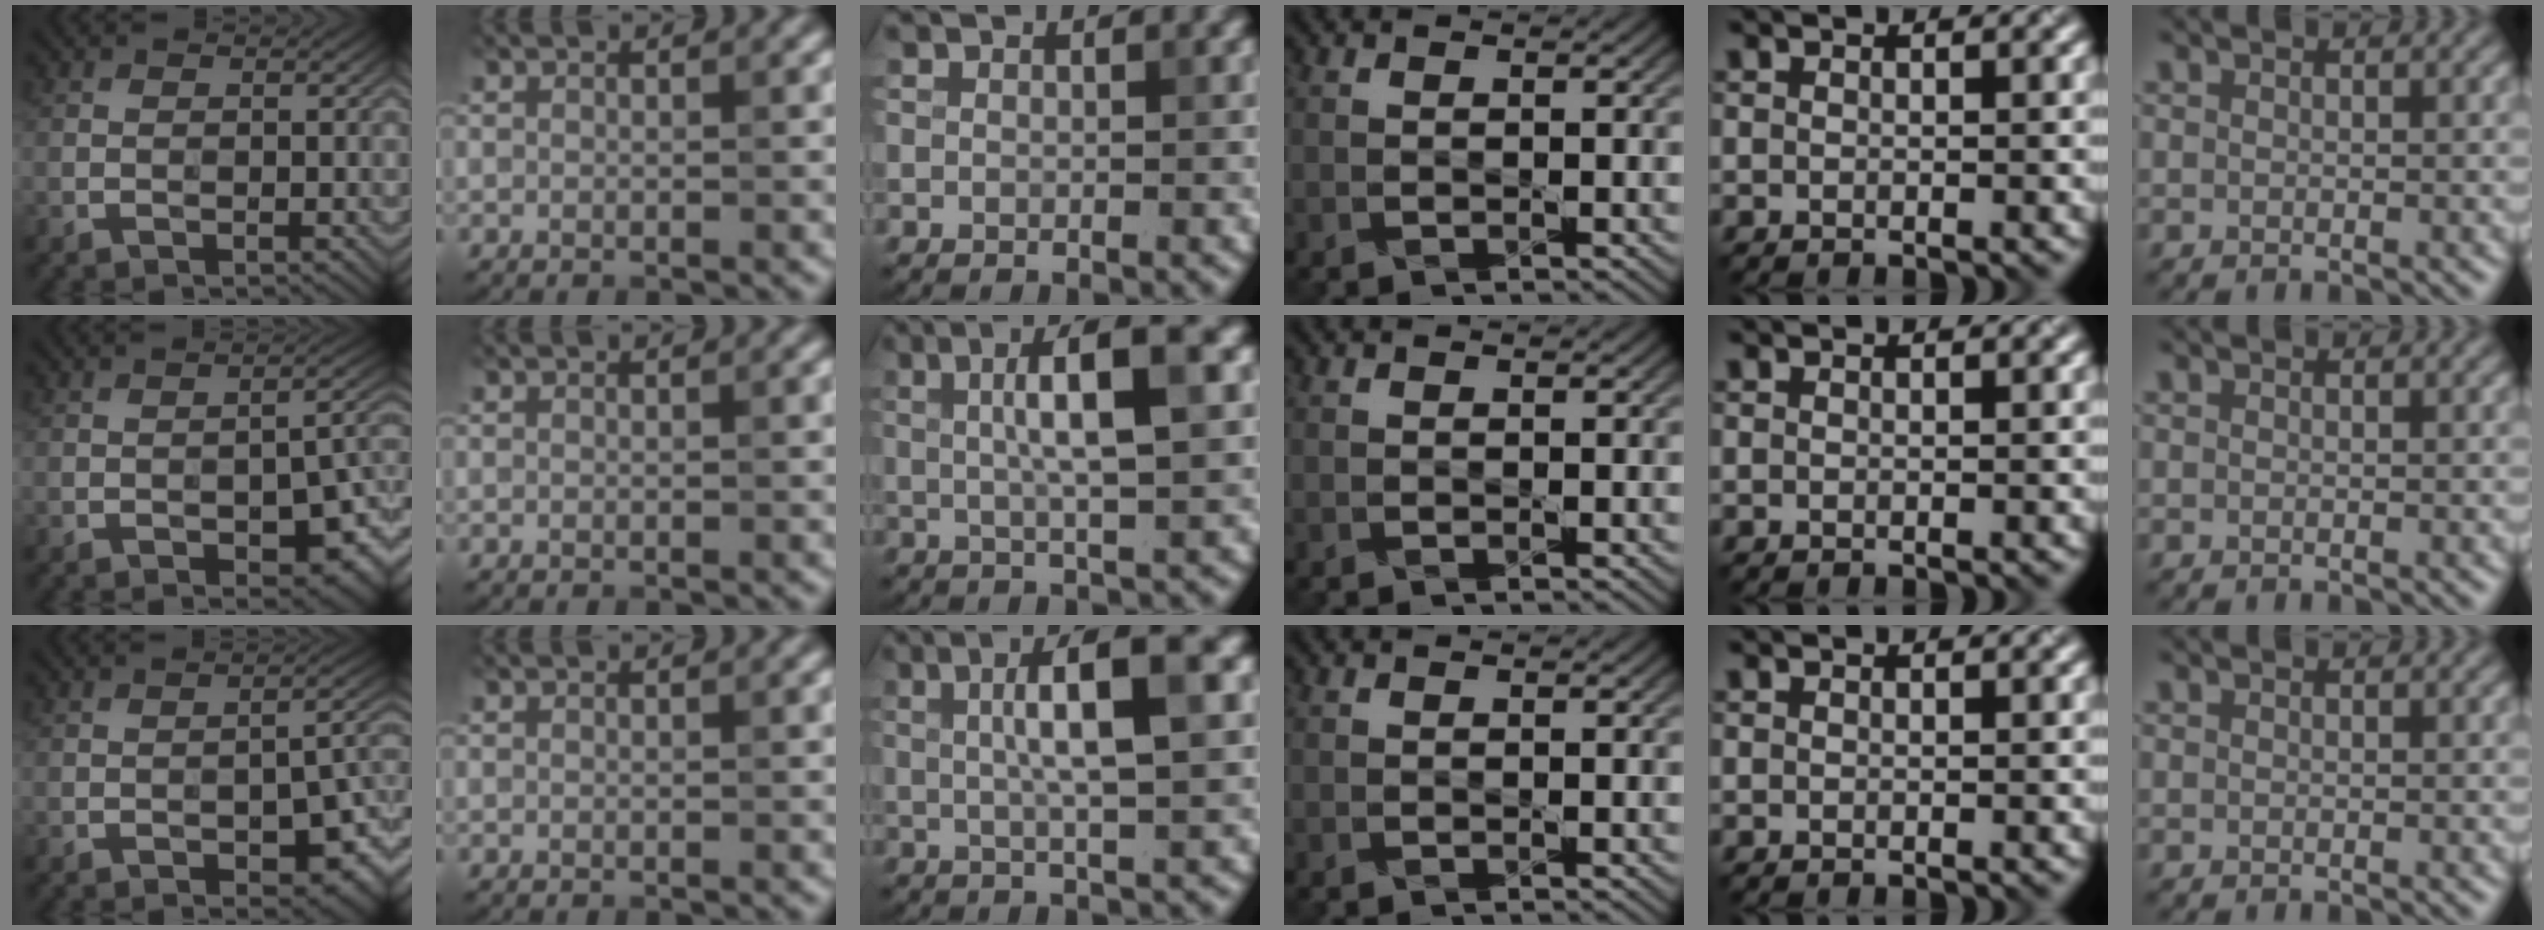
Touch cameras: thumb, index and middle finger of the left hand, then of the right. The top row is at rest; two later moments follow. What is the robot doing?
{"motion": "dispense", "object": "glue bottle"}